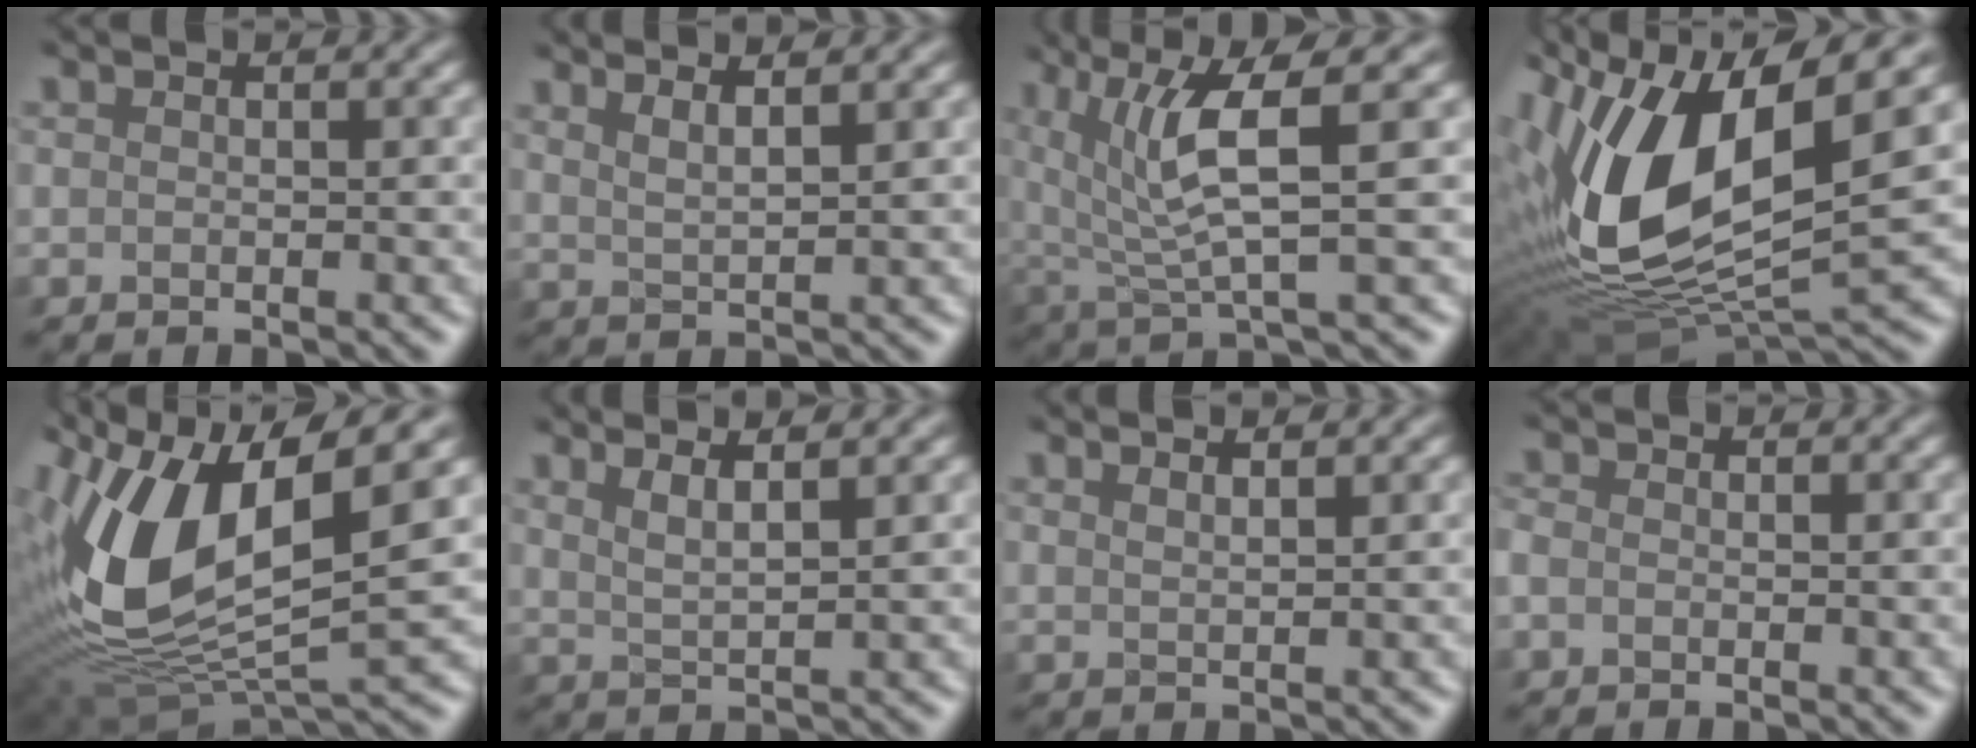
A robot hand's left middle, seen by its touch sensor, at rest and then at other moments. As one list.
[{"total": 3.5, "force": [2.7, 0.9, 2.0], "torque": [-0.009, 0.026, 0.025]}, {"total": 5.9, "force": [2.5, 1.3, 5.2], "torque": [-0.114, 0.004, 0.052]}, {"total": 15.2, "force": [3.1, 7.1, 13.2], "torque": [-0.278, 0.005, 0.056]}, {"total": 12.4, "force": [3.0, 5.9, 10.5], "torque": [-0.229, 0.003, 0.060]}, {"total": 3.2, "force": [2.4, 0.6, 2.0], "torque": [-0.019, 0.021, 0.029]}, {"total": 3.2, "force": [2.5, 1.3, 1.6], "torque": [-0.002, 0.033, 0.013]}, {"total": 1.0, "force": [-0.8, 0.5, 0.1], "torque": [-0.005, 0.004, -0.014]}]